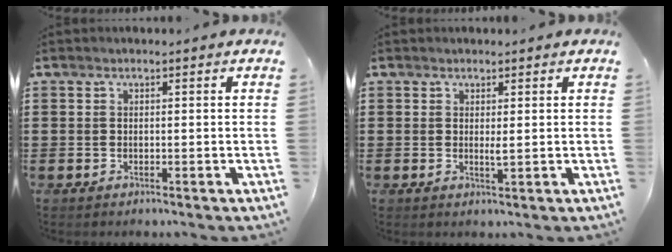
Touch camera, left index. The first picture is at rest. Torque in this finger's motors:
{"motor_torque": [0.49, -0.15, 0.07, 0.03]}